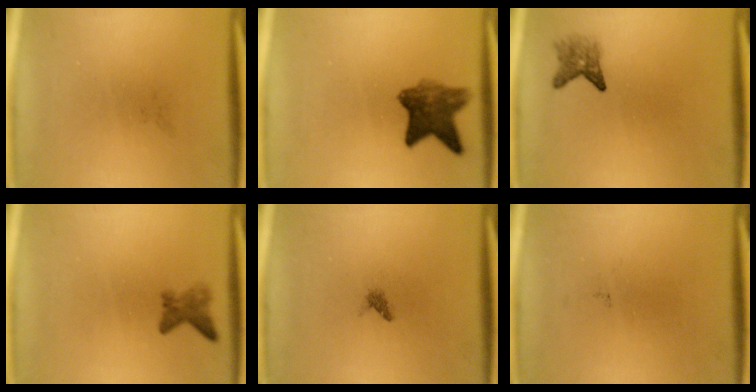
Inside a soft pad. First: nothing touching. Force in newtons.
{"total": 7.1}
{"total": 2.4}
{"total": 2.0}
{"total": 0.7}
{"total": 0.0}